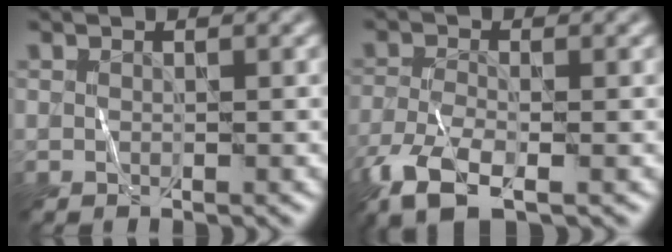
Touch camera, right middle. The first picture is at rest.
{"total": 6.0, "force": [-3.6, 2.2, 4.3], "torque": [-0.094, -0.017, -0.077]}